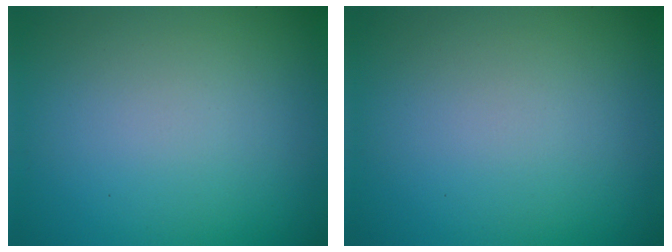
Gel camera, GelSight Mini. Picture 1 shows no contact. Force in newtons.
{"total": 0.0}